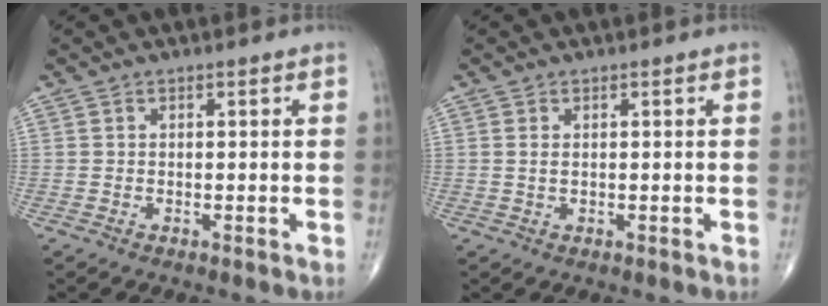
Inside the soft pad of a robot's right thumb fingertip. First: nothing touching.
{"total": 0.8, "force": [0.3, 0.4, 0.7], "torque": [-0.017, 0.001, 0.008]}